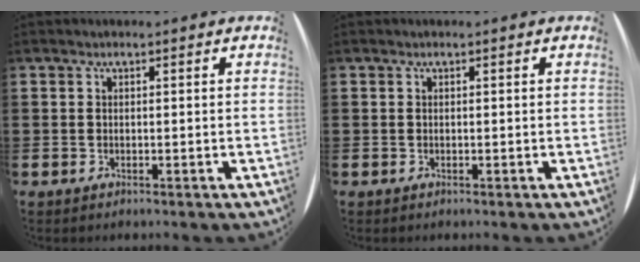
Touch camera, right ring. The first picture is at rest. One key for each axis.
{"total": 0.0}